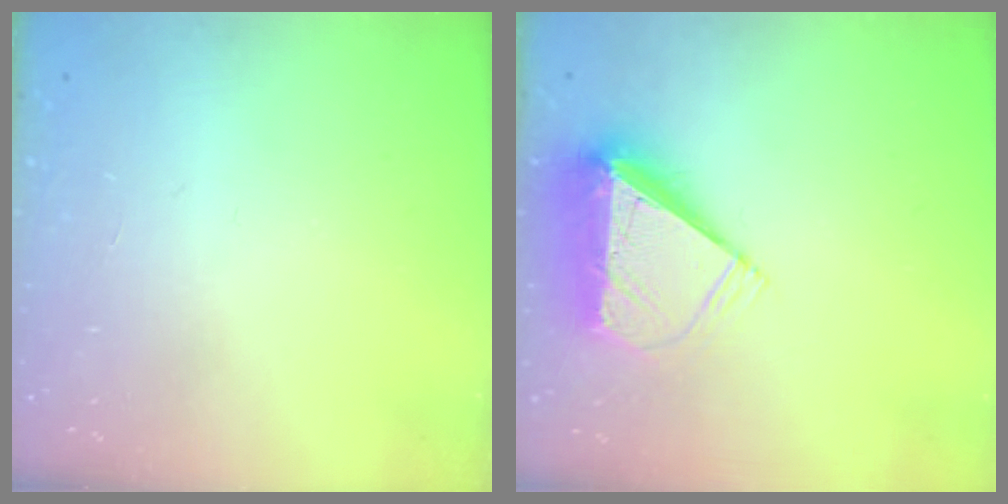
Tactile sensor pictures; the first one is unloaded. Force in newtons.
{"total": 9.3, "press": 9.2, "slide": 1.4}